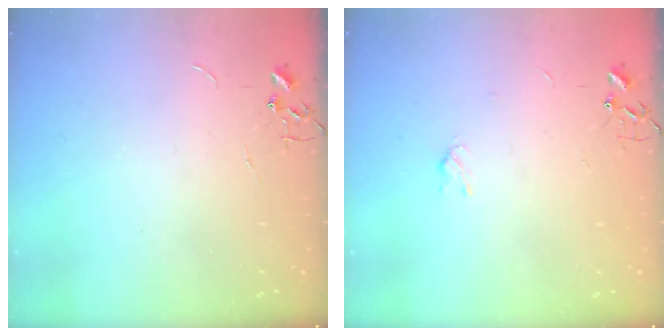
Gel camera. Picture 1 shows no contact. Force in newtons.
{"total": 3.2, "press": 3.1, "slide": 0.7}